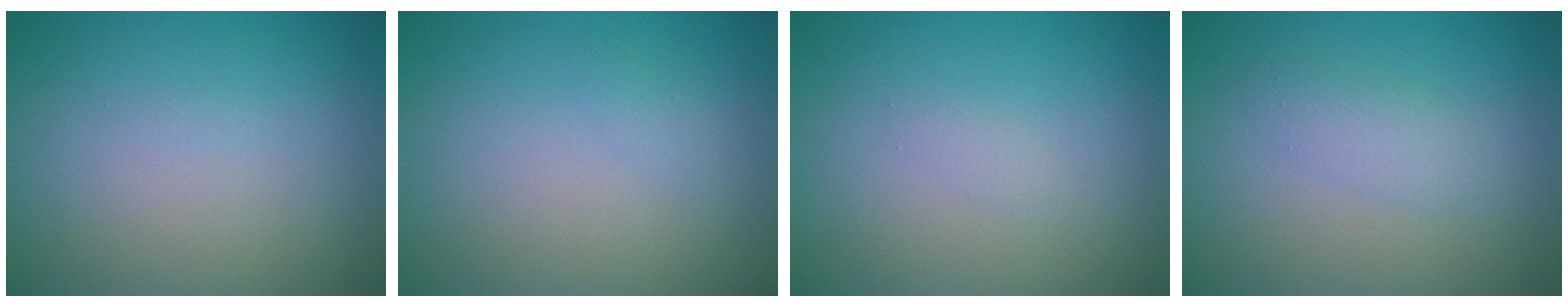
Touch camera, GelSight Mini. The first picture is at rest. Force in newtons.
{"total": 0.5, "press": 0.5, "slide": 0.0}
{"total": 0.7, "press": 0.6, "slide": 0.1}
{"total": 1.9, "press": 1.9, "slide": 0.1}